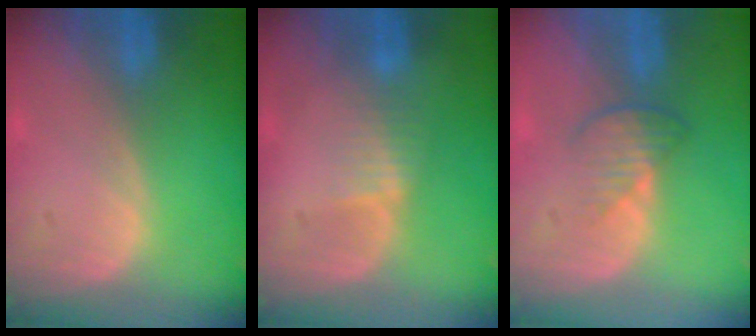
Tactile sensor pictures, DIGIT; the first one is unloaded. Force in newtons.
{"total": 2.4, "press": 2.4, "slide": 0.2}
{"total": 3.5, "press": 3.1, "slide": 1.7}